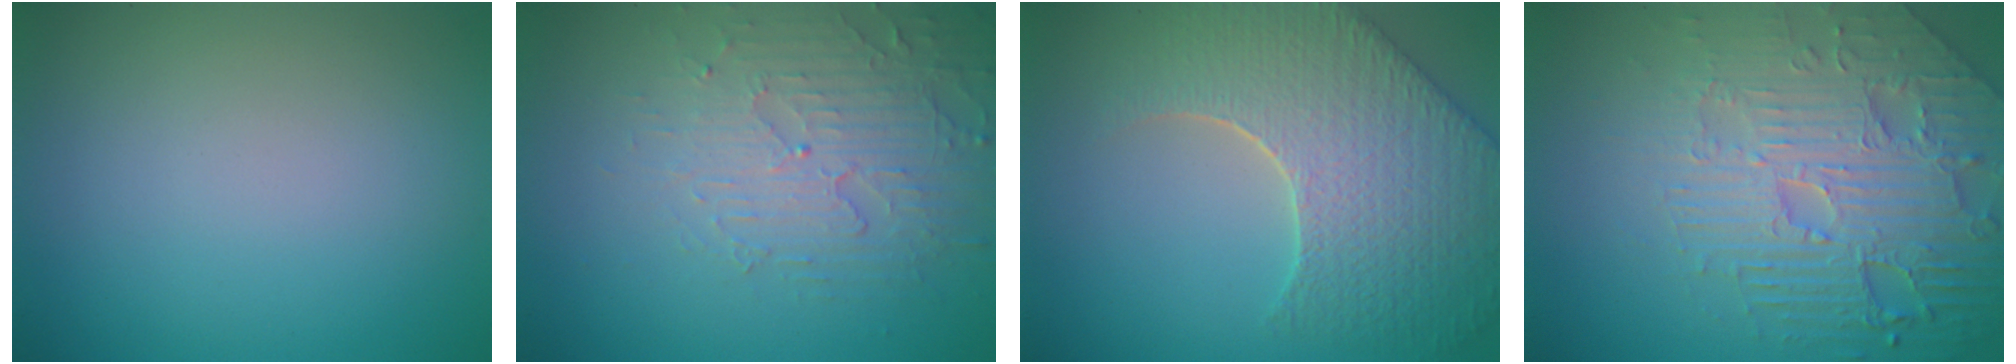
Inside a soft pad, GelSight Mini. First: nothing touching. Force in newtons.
{"total": 3.9, "press": 3.7, "slide": 1.1}
{"total": 8.5, "press": 6.3, "slide": 5.8}
{"total": 7.0, "press": 5.7, "slide": 4.1}